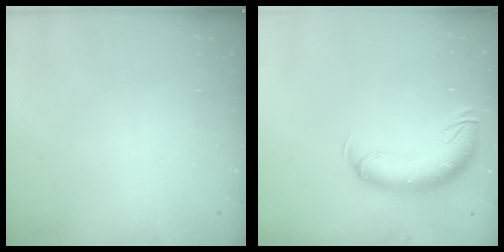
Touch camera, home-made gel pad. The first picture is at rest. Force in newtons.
{"total": 12.1, "press": 11.8, "slide": 2.7}